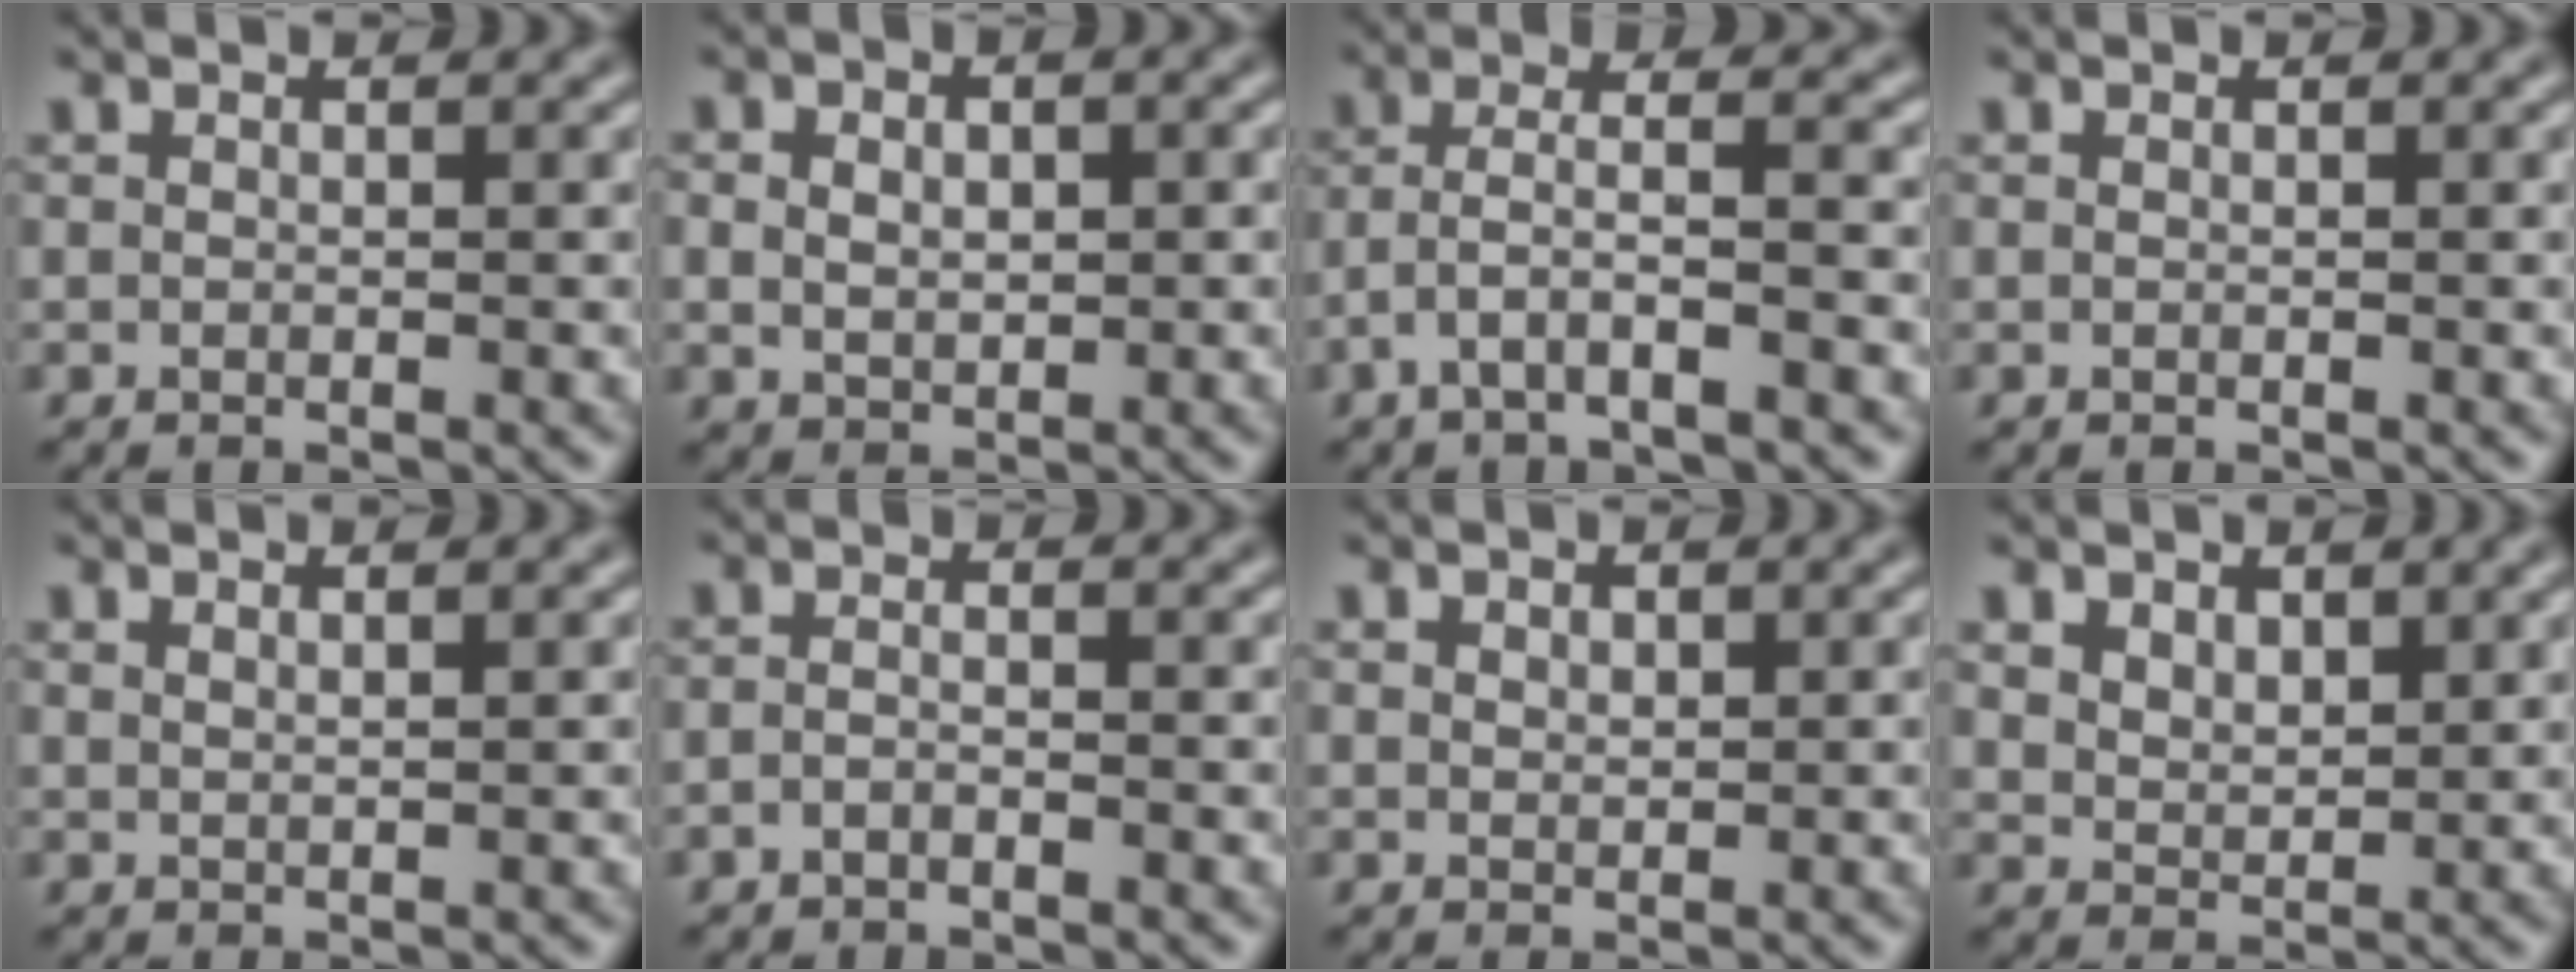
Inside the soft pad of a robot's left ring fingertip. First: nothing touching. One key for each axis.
{"total": 3.3, "fx": 0.4, "fy": 2.3, "fz": 2.3, "tx": -0.037, "ty": 0.008, "tz": 0.003}
{"total": 4.0, "fx": -2.1, "fy": 1.0, "fz": 3.3, "tx": -0.067, "ty": 0.008, "tz": -0.043}
{"total": 0.0}
{"total": 1.2, "fx": 0.8, "fy": 0.3, "fz": 0.7, "tx": -0.004, "ty": 0.002, "tz": 0.007}
{"total": 1.2, "fx": -0.9, "fy": 0.4, "fz": 0.8, "tx": -0.019, "ty": 0.000, "tz": -0.019}
{"total": 0.8, "fx": 0.5, "fy": 0.6, "fz": 0.3, "tx": -0.007, "ty": -0.001, "tz": 0.011}
{"total": 2.6, "fx": 1.5, "fy": 1.6, "fz": 1.3, "tx": -0.030, "ty": -0.007, "tz": 0.031}